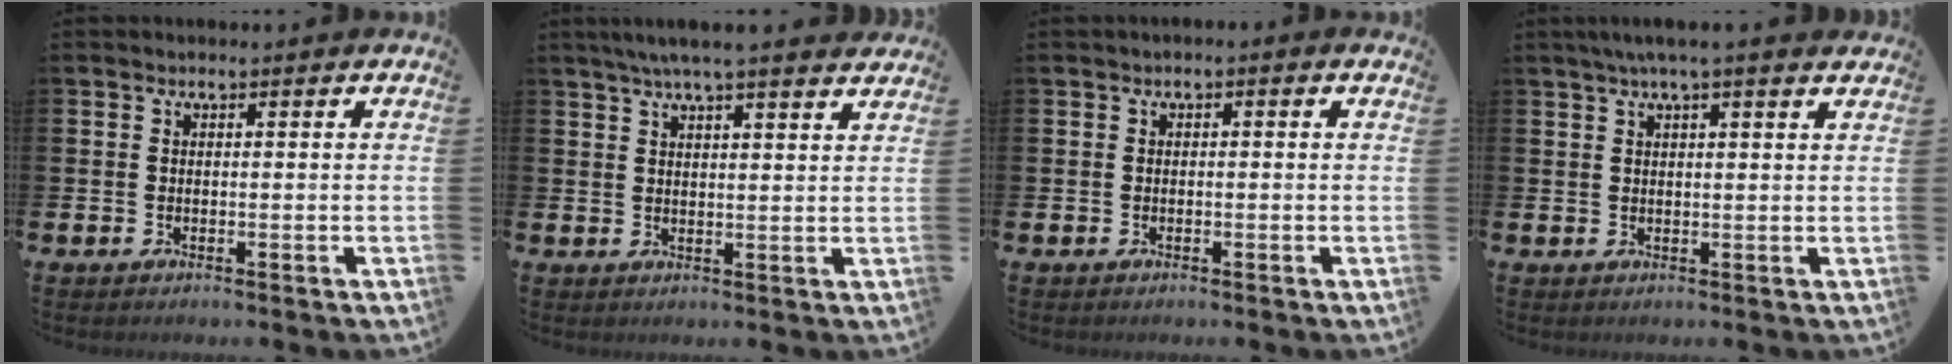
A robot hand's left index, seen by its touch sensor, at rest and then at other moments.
{"total": 5.2, "force": [4.7, 0.0, 2.2], "torque": [-0.049, -0.013, 0.083]}
{"total": 0.6, "force": [-0.4, 0.2, 0.4], "torque": [-0.004, -0.003, -0.008]}
{"total": 3.2, "force": [2.6, 0.0, 1.9], "torque": [-0.038, -0.002, 0.044]}